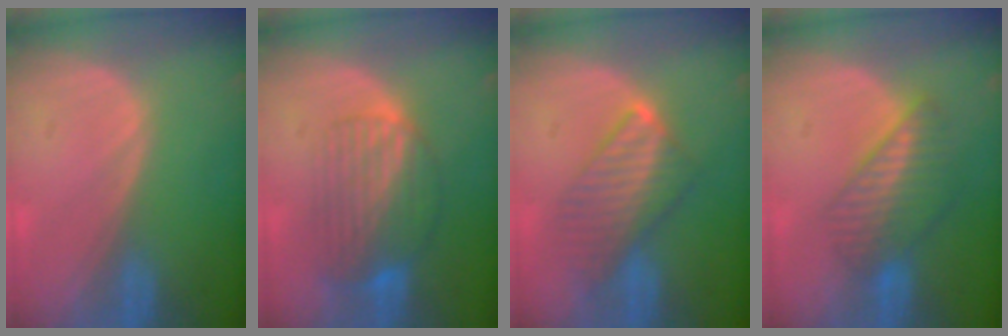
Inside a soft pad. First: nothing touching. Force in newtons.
{"total": 8.0, "press": 7.1, "slide": 3.7}
{"total": 6.4, "press": 6.4, "slide": 0.6}
{"total": 7.0, "press": 6.0, "slide": 3.5}